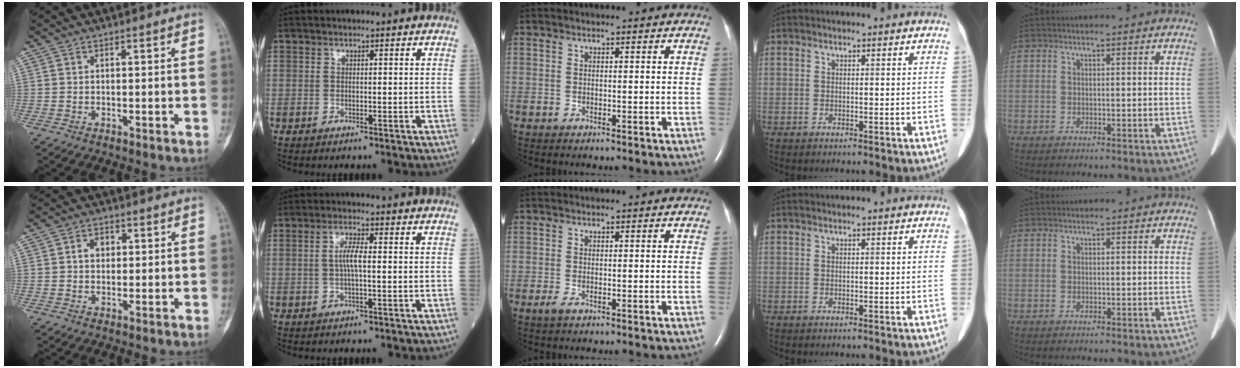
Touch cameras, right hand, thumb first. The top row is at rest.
{"thumb": {"total": 3.0, "force": [0.6, 2.4, 1.8], "torque": [-0.015, 0.007, 0.007]}, "index": {"total": 3.2, "force": [-0.1, 0.3, 3.2], "torque": [-0.066, 0.003, -0.003]}, "middle": {"total": 1.0, "force": [-0.5, 0.3, 0.8], "torque": [-0.021, -0.003, -0.010]}}